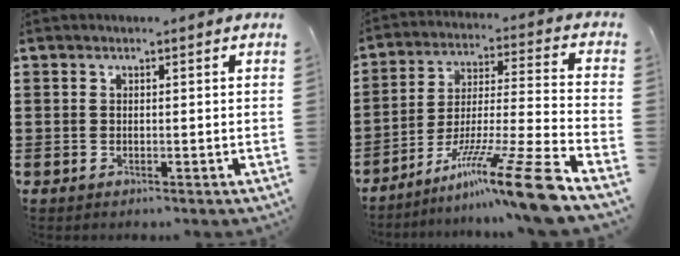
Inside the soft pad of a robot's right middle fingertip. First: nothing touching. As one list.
[{"total": 15.0, "force": [-10.2, -1.0, 11.0], "torque": [-0.184, 0.010, -0.183]}]